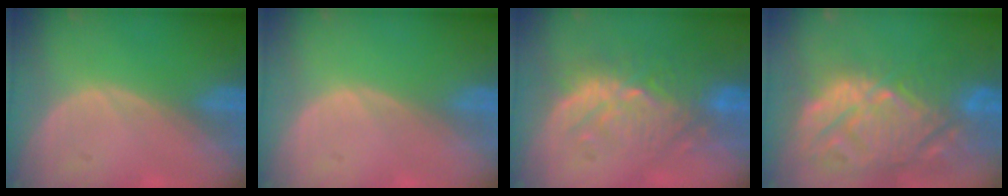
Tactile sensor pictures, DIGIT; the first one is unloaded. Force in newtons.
{"total": 0.0}
{"total": 9.0, "press": 8.9, "slide": 1.6}
{"total": 15.0, "press": 12.9, "slide": 7.7}